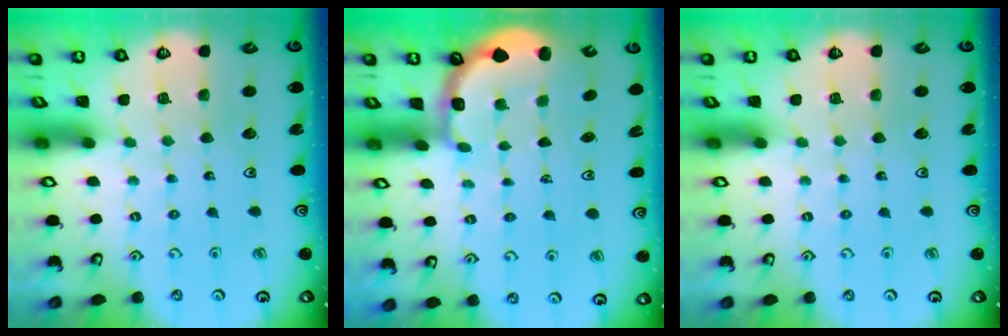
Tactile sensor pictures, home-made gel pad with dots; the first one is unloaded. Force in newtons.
{"total": 2.7, "press": 2.1, "slide": 1.7}
{"total": 0.0}